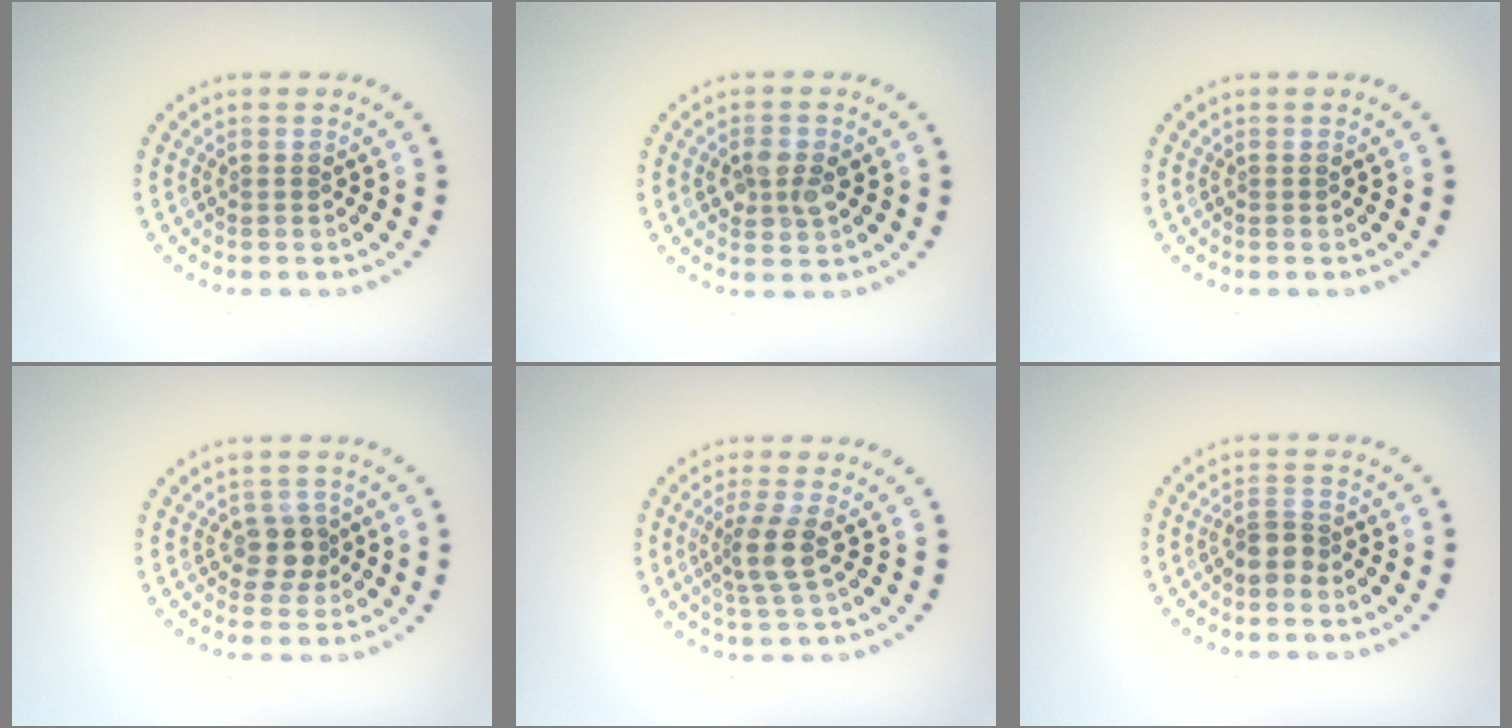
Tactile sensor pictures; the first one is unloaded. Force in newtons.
{"total": 2.4, "press": 2.4, "slide": 0.2}
{"total": 0.0}
{"total": 2.4, "press": 2.1, "slide": 1.2}
{"total": 2.8, "press": 2.3, "slide": 1.7}
{"total": 2.1, "press": 1.6, "slide": 1.3}